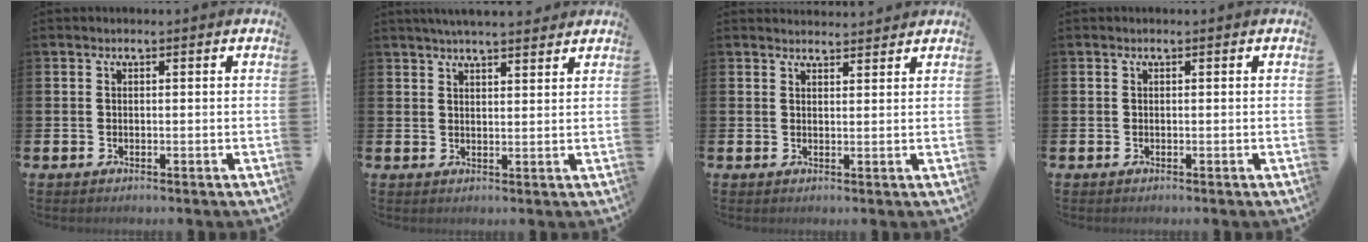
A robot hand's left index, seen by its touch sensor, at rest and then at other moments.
{"total": 4.0, "force": [3.9, 0.2, 0.9], "torque": [-0.020, -0.013, 0.070]}
{"total": 2.4, "force": [2.4, 0.4, -0.2], "torque": [0.011, -0.017, 0.041]}
{"total": 0.0}